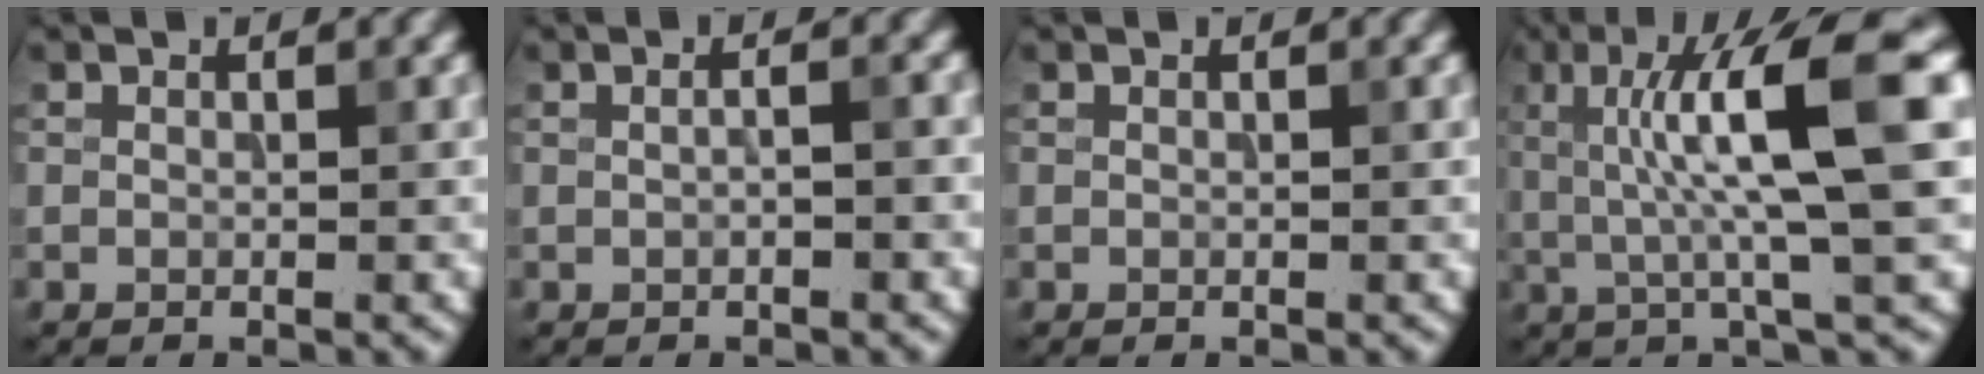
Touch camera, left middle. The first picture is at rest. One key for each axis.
{"total": 1.9, "fx": 0.3, "fy": 0.9, "fz": 1.7, "tx": -0.010, "ty": 0.011, "tz": -0.012}
{"total": 0.0}
{"total": 10.4, "fx": 1.7, "fy": 1.8, "fz": 10.1, "tx": -0.155, "ty": 0.009, "tz": 0.033}